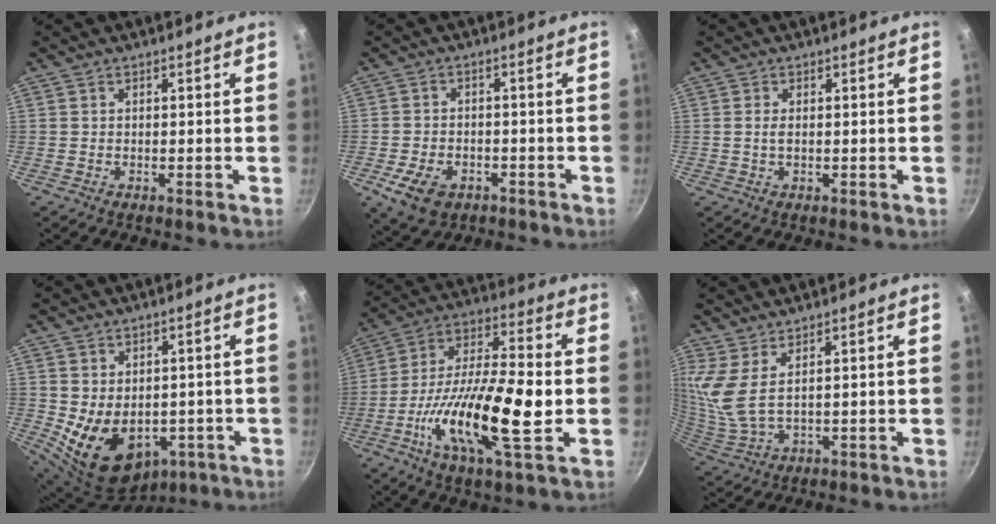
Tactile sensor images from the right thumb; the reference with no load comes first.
{"total": 7.8, "force": [-3.5, 5.2, 4.7], "torque": [-0.083, 0.014, -0.055]}
{"total": 1.5, "force": [0.1, 0.8, 1.3], "torque": [-0.026, 0.000, 0.001]}
{"total": 13.3, "force": [-2.3, 9.8, 8.8], "torque": [-0.121, -0.006, -0.002]}
{"total": 20.2, "force": [-4.2, 6.0, 18.8], "torque": [-0.338, 0.026, -0.085]}
{"total": 6.9, "force": [4.0, 1.9, 5.2], "torque": [-0.113, -0.037, 0.088]}